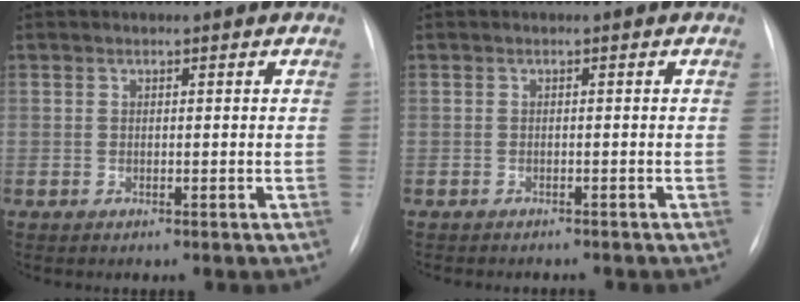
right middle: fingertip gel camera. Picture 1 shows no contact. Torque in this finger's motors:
{"motor_torque": [0.16, -0.34, 0.05, 0.02]}